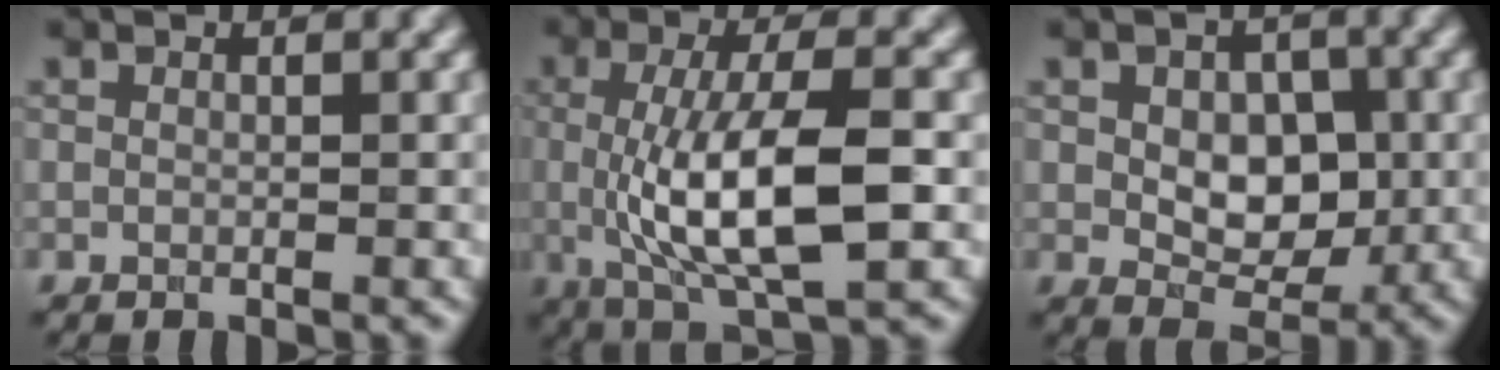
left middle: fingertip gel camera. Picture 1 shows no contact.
{"total": 9.4, "force": [-0.8, 2.9, 8.9], "torque": [-0.152, -0.009, -0.011]}
{"total": 4.9, "force": [0.1, 3.3, 3.6], "torque": [-0.056, -0.006, 0.005]}